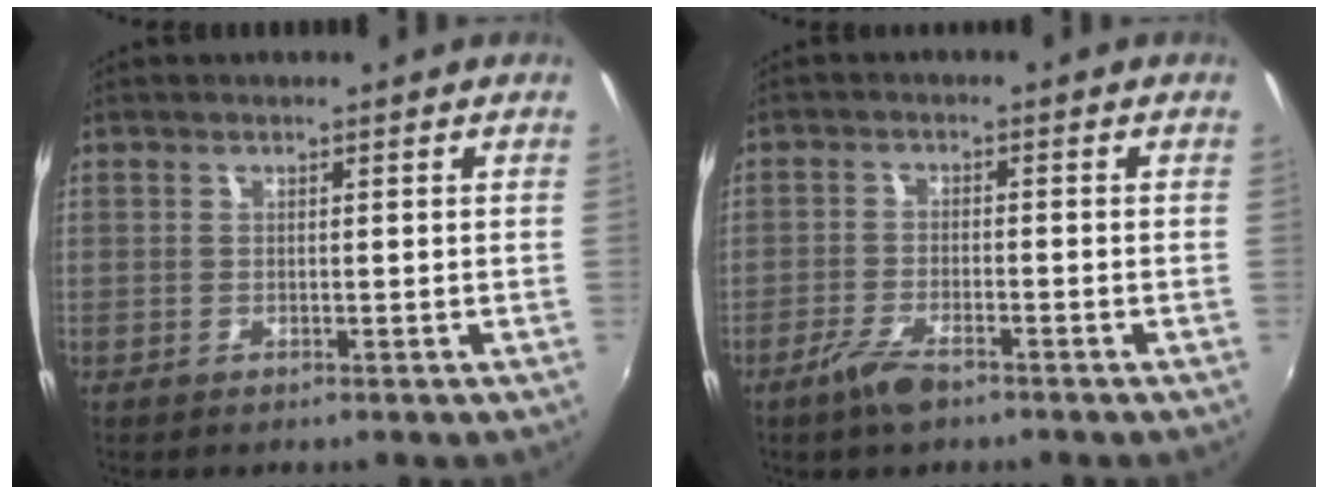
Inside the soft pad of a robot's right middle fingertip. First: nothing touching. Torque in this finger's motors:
{"motor_torque": [0.59, -0.37, 0.22, 0.07]}